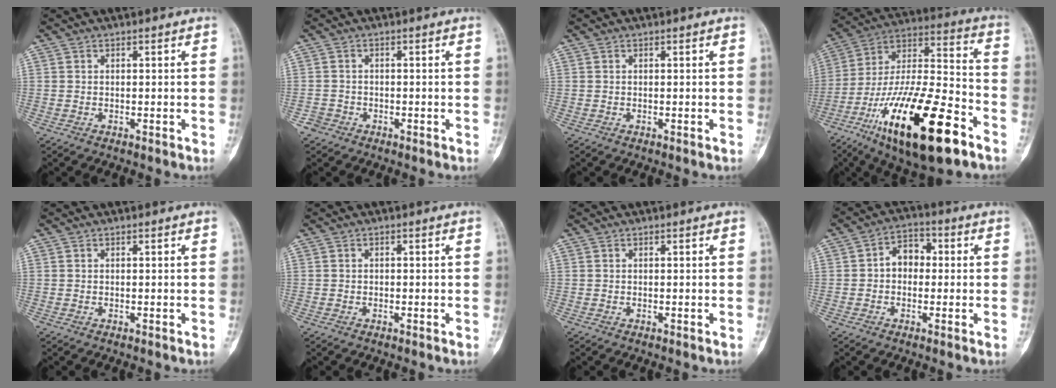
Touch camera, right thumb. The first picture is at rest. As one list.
[{"total": 1.7, "force": [-1.1, 1.3, -0.1], "torque": [0.004, 0.007, -0.025]}, {"total": 0.0}, {"total": 28.4, "force": [-14.5, 9.2, 22.6], "torque": [-0.411, 0.063, -0.244]}, {"total": 0.0}, {"total": 0.0}, {"total": 0.0}, {"total": 6.0, "force": [0.1, 4.5, 3.9], "torque": [-0.037, 0.022, -0.010]}]